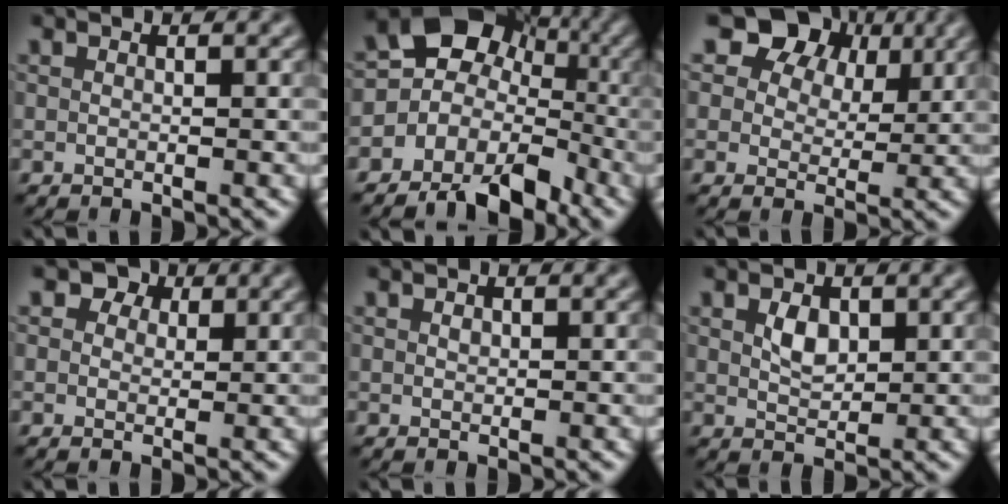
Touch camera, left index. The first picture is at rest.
{"total": 8.9, "force": [-2.1, 6.9, 5.2], "torque": [-0.035, 0.014, -0.047]}
{"total": 8.1, "force": [5.0, 5.3, 3.6], "torque": [-0.077, 0.012, 0.076]}
{"total": 3.2, "force": [1.9, 2.1, 1.3], "torque": [-0.023, 0.000, 0.011]}
{"total": 0.5, "force": [0.2, 0.4, 0.2], "torque": [-0.003, 0.000, 0.002]}
{"total": 2.2, "force": [0.8, 1.4, 1.5], "torque": [-0.032, 0.000, 0.015]}